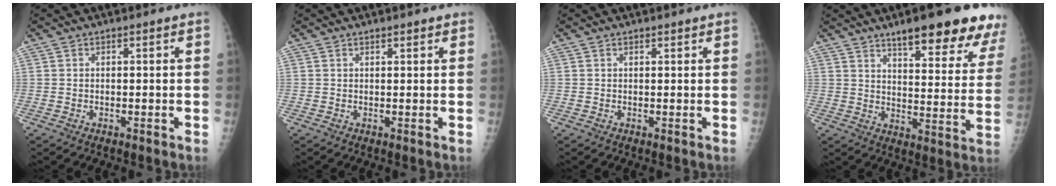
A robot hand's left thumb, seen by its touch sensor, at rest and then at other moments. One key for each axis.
{"total": 1.2, "fx": 0.9, "fy": 0.4, "fz": 0.6, "tx": -0.006, "ty": -0.003, "tz": 0.011}
{"total": 0.6, "fx": 0.5, "fy": 0.2, "fz": 0.1, "tx": -0.002, "ty": -0.004, "tz": 0.007}
{"total": 20.7, "fx": 14.6, "fy": 4.9, "fz": 13.8, "tx": -0.144, "ty": -0.066, "tz": 0.188}